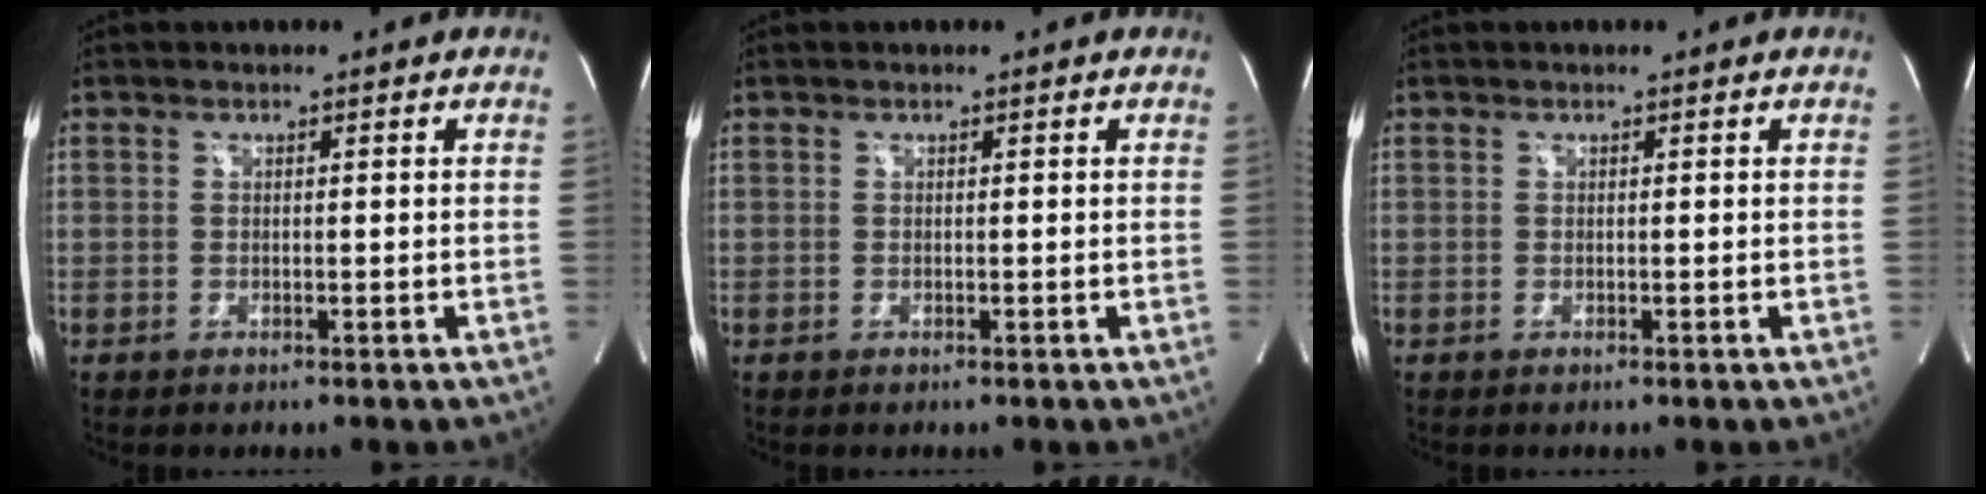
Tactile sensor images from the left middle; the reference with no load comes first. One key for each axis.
{"total": 0.0}
{"total": 0.0}